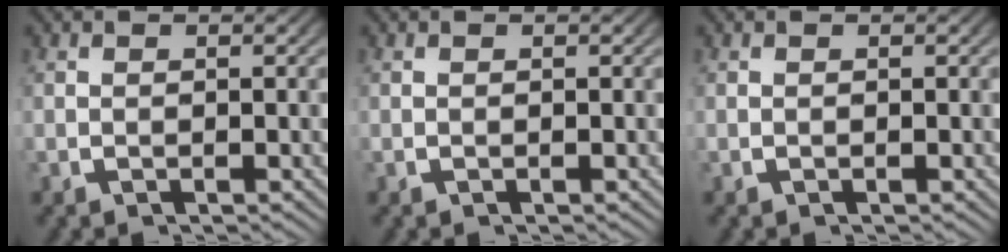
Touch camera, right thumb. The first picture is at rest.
{"total": 0.0}
{"total": 0.0}